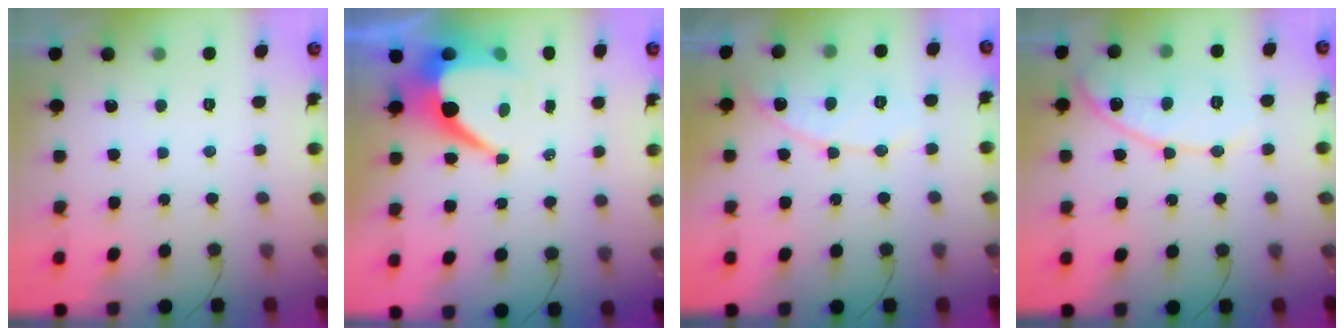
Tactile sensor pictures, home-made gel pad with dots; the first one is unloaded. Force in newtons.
{"total": 10.8, "press": 10.8, "slide": 0.9}
{"total": 8.7, "press": 8.6, "slide": 0.7}
{"total": 12.2, "press": 12.1, "slide": 1.3}